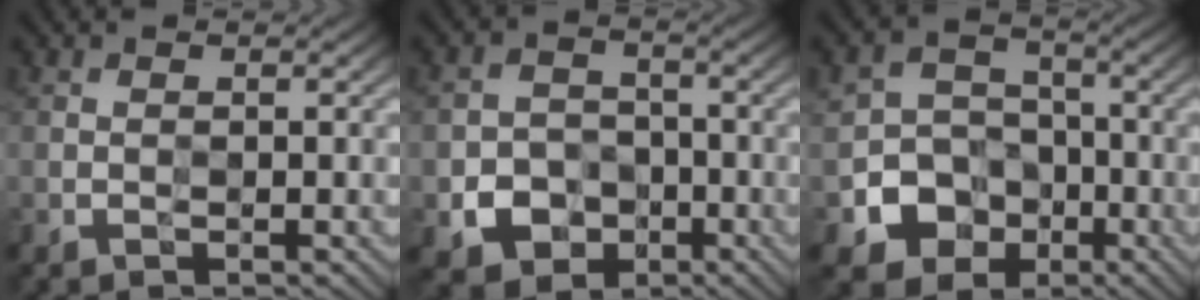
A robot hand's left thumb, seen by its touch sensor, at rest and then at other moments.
{"total": 6.4, "force": [-2.9, 5.1, 2.5], "torque": [-0.043, -0.012, -0.061]}
{"total": 8.0, "force": [-3.1, 6.8, 2.7], "torque": [-0.050, -0.010, -0.077]}